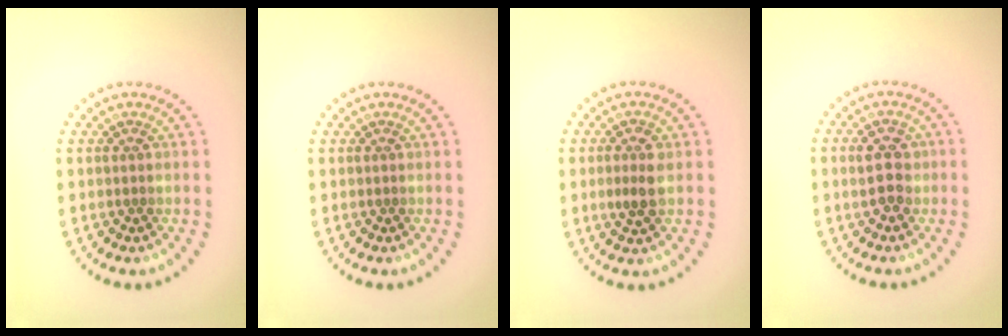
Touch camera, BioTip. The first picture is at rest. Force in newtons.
{"total": 0.0}
{"total": 2.2, "press": 2.2, "slide": 0.4}
{"total": 2.9, "press": 2.9, "slide": 0.3}